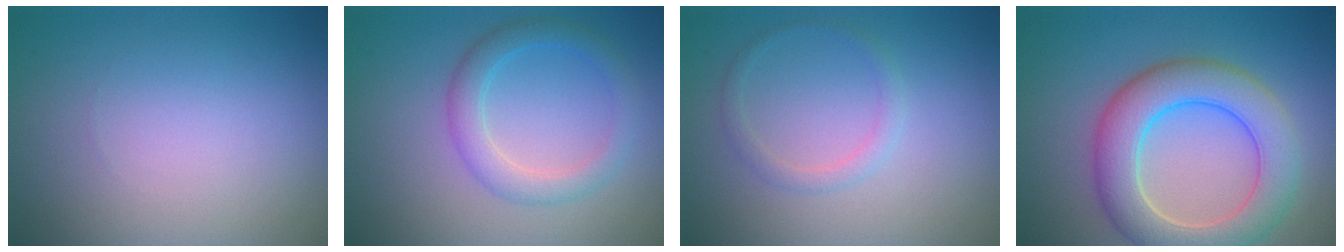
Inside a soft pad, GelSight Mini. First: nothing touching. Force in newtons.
{"total": 3.2, "press": 3.2, "slide": 0.2}
{"total": 1.4, "press": 1.4, "slide": 0.1}
{"total": 7.6, "press": 7.6, "slide": 0.4}